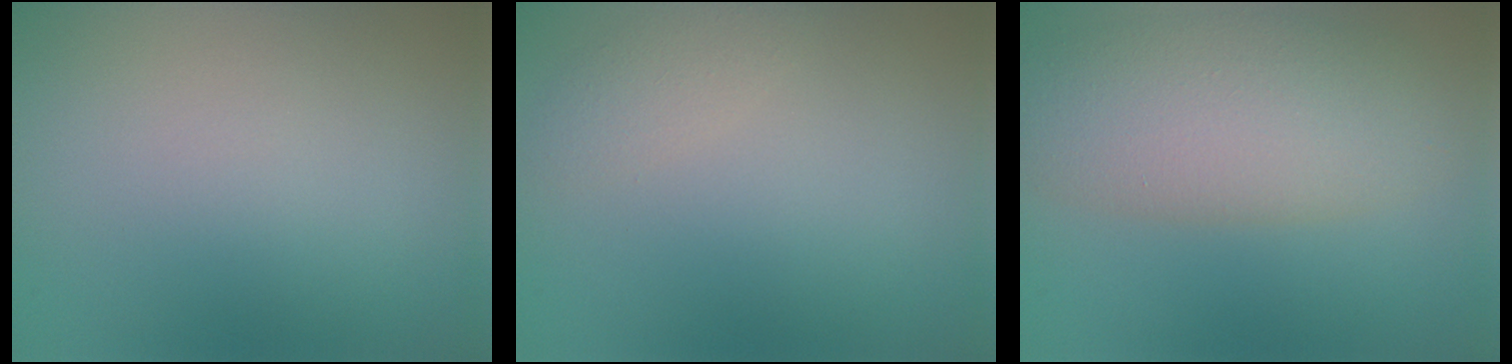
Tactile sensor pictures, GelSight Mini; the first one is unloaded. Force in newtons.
{"total": 1.4, "press": 1.4, "slide": 0.1}
{"total": 6.9, "press": 6.9, "slide": 0.4}